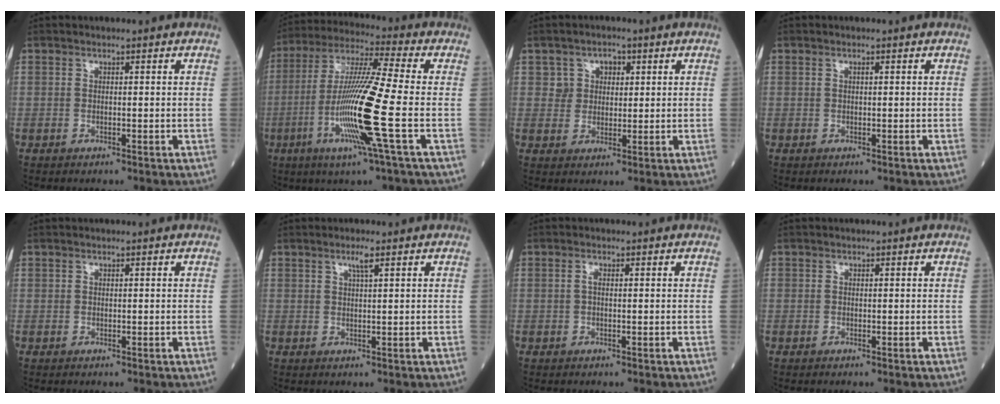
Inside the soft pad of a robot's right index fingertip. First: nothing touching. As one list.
[{"total": 15.4, "force": [-4.1, -1.2, 14.8], "torque": [-0.294, -0.016, -0.090]}, {"total": 3.9, "force": [1.5, 3.4, 1.1], "torque": [-0.010, 0.008, 0.023]}, {"total": 0.5, "force": [0.2, 0.1, 0.5], "torque": [-0.011, -0.001, 0.004]}, {"total": 0.0}, {"total": 1.9, "force": [1.1, 0.0, 1.5], "torque": [-0.030, 0.000, 0.020]}, {"total": 0.8, "force": [0.1, 0.3, 0.8], "torque": [-0.017, 0.002, 0.000]}, {"total": 0.0}]